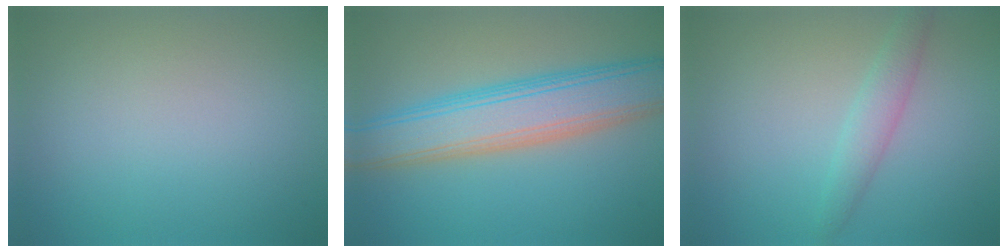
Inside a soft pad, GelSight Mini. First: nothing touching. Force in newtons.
{"total": 8.0, "press": 8.0, "slide": 0.2}
{"total": 2.0, "press": 2.0, "slide": 0.1}